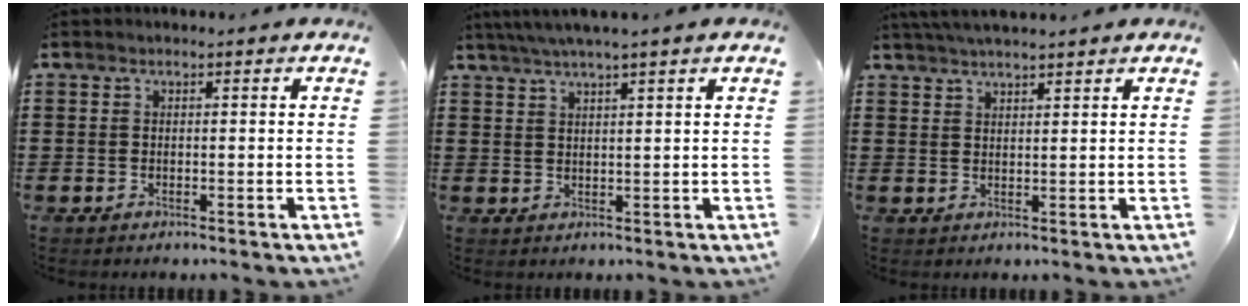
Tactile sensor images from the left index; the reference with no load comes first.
{"total": 2.8, "force": [2.2, -0.6, 1.5], "torque": [-0.033, 0.000, 0.039]}
{"total": 2.7, "force": [2.6, -0.2, 0.6], "torque": [-0.019, -0.001, 0.049]}